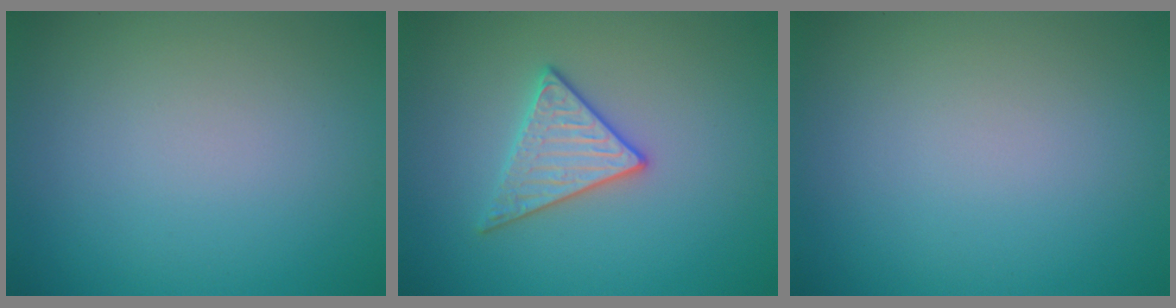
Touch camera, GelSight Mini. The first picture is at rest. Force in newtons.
{"total": 2.9, "press": 2.9, "slide": 0.4}
{"total": 0.0}